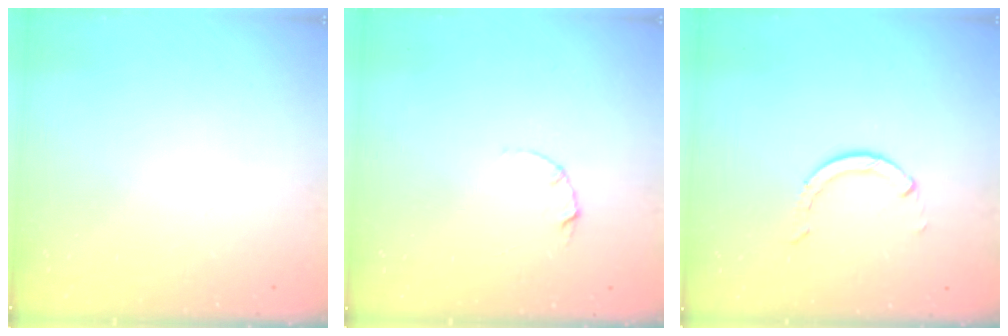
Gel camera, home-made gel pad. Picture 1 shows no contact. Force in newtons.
{"total": 2.1, "press": 2.1, "slide": 0.1}
{"total": 2.9, "press": 2.9, "slide": 0.4}